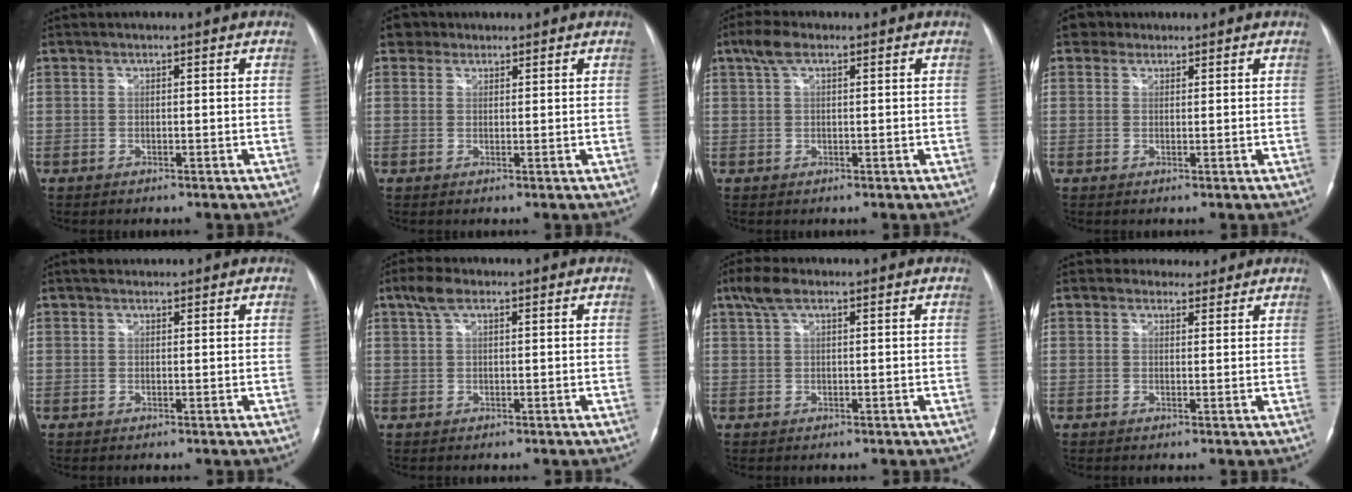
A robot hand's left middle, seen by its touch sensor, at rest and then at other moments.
{"total": 2.2, "force": [1.6, 1.5, 0.0], "torque": [0.004, 0.011, 0.023]}
{"total": 3.3, "force": [1.9, 1.2, 2.3], "torque": [-0.055, 0.021, 0.041]}
{"total": 2.1, "force": [1.5, 1.5, 0.0], "torque": [0.002, 0.012, 0.021]}
{"total": 1.5, "force": [1.4, 0.6, 0.2], "torque": [-0.004, 0.012, 0.021]}
{"total": 3.0, "force": [1.8, 1.1, 2.1], "torque": [-0.051, 0.018, 0.039]}
{"total": 3.6, "force": [2.3, 1.1, 2.5], "torque": [-0.061, 0.020, 0.049]}
{"total": 3.2, "force": [2.9, 1.3, 0.1], "torque": [0.003, 0.002, 0.040]}